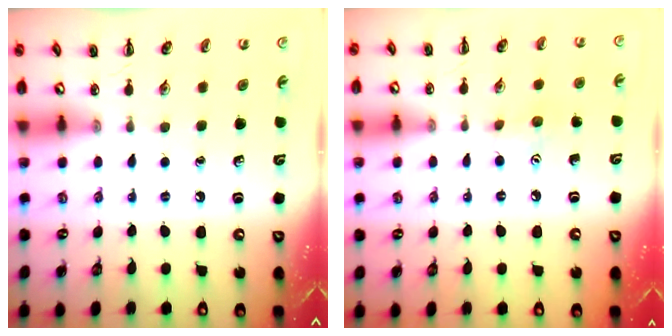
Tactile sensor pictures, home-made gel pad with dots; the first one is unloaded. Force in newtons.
{"total": 6.5, "press": 6.4, "slide": 1.2}